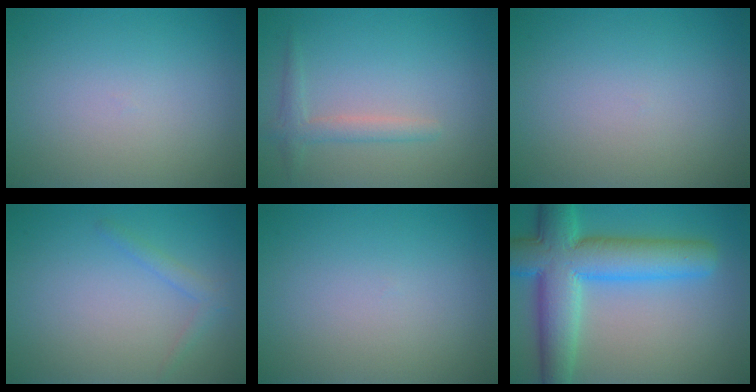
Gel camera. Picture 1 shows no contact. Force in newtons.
{"total": 1.9, "press": 1.9, "slide": 0.0}
{"total": 0.0}
{"total": 1.3, "press": 1.3, "slide": 0.1}
{"total": 0.0}
{"total": 10.0, "press": 10.0, "slide": 0.3}